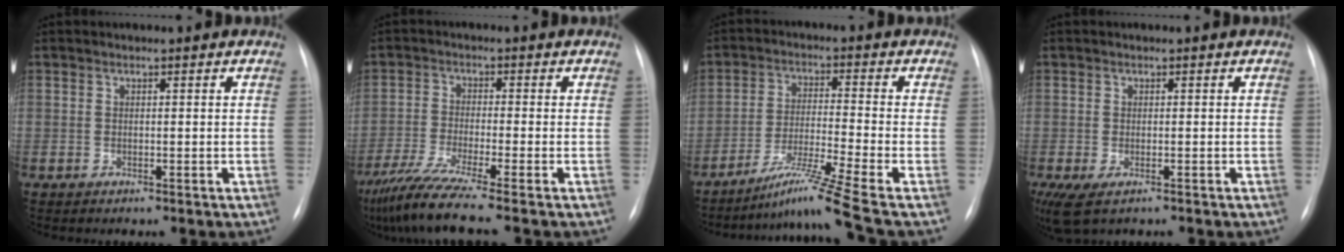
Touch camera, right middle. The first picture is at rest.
{"total": 9.6, "force": [-7.5, -1.5, 5.8], "torque": [-0.102, -0.039, -0.131]}
{"total": 9.6, "force": [-7.2, -2.9, 5.7], "torque": [-0.109, -0.025, -0.127]}
{"total": 5.3, "force": [-3.3, 2.0, 3.6], "torque": [-0.070, -0.018, -0.058]}